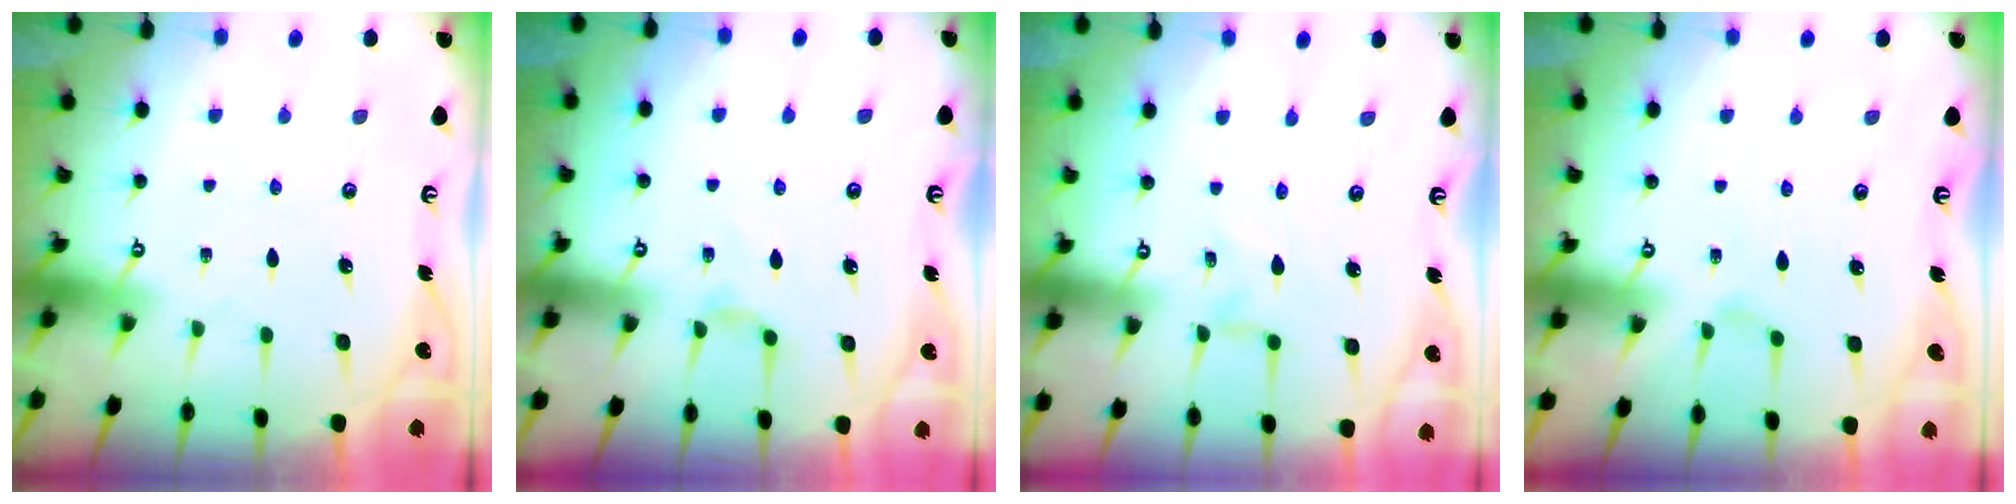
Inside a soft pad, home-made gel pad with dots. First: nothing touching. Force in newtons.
{"total": 3.1, "press": 3.0, "slide": 0.6}
{"total": 0.0}
{"total": 1.0, "press": 1.0, "slide": 0.2}